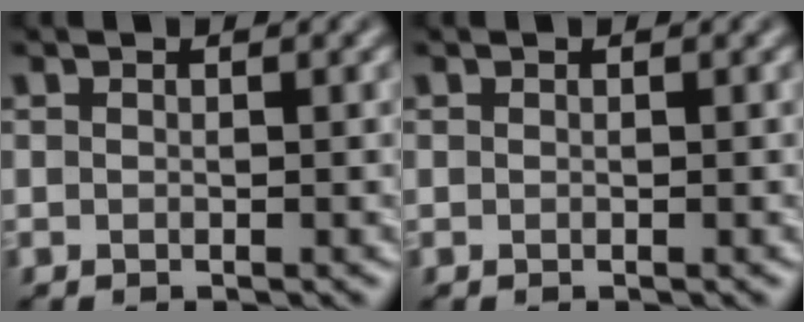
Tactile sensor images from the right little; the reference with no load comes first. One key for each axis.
{"total": 0.0}